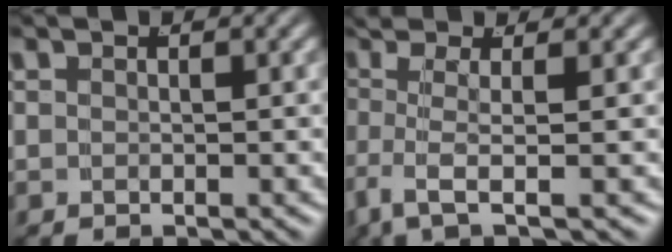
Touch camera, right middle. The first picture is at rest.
{"total": 4.2, "force": [-0.3, 0.8, 4.1], "torque": [-0.096, -0.010, 0.002]}